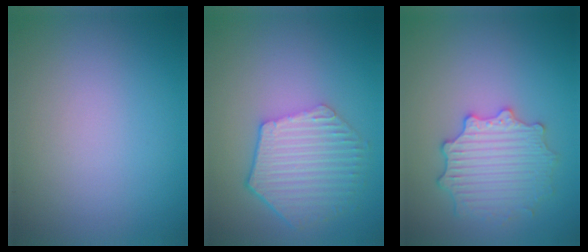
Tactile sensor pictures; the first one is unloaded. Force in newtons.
{"total": 5.9, "press": 4.6, "slide": 3.7}
{"total": 4.1, "press": 4.0, "slide": 1.0}